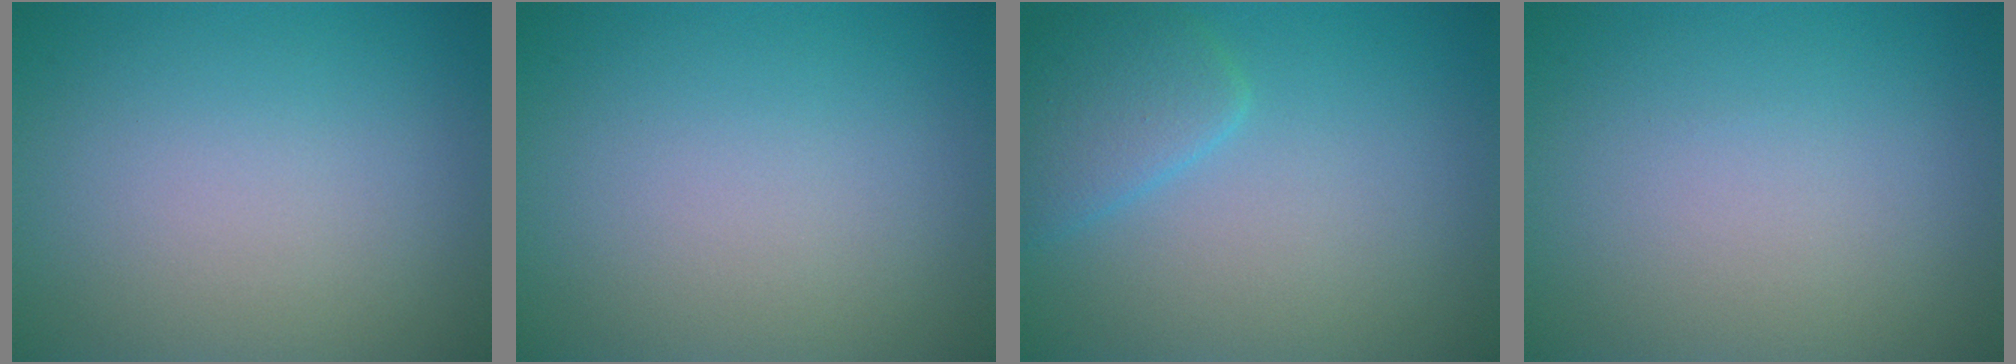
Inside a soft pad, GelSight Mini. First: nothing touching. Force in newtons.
{"total": 0.0}
{"total": 2.9, "press": 2.9, "slide": 0.2}
{"total": 0.0}